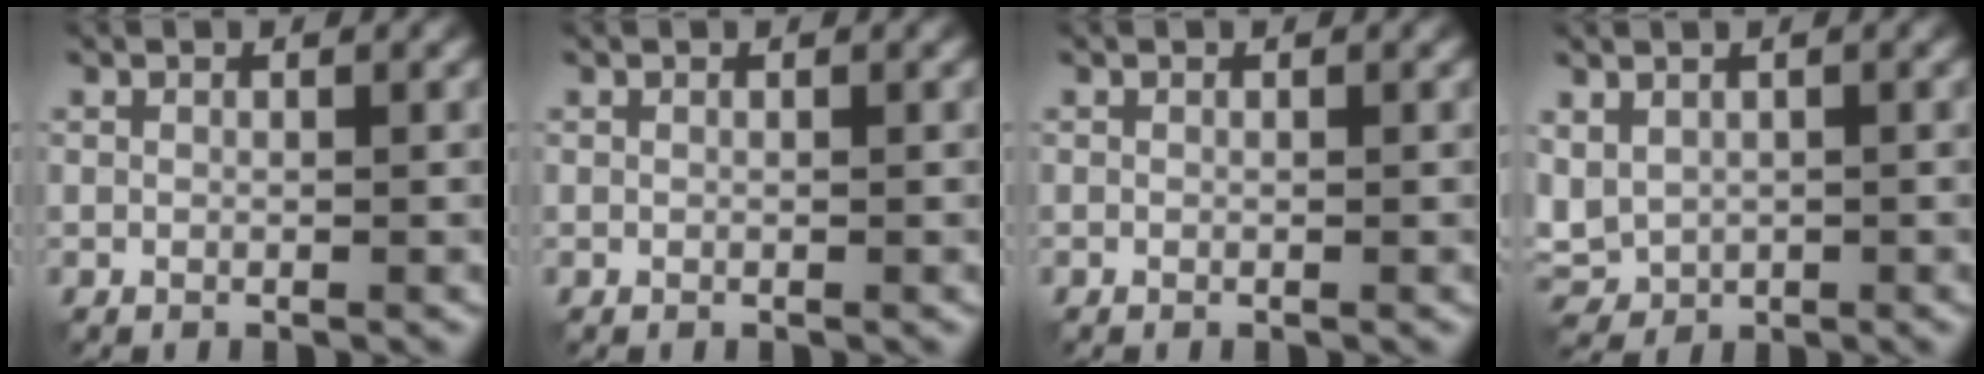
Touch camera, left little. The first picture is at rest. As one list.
[{"total": 0.0}, {"total": 0.0}, {"total": 3.1, "force": [0.4, 2.5, 1.8], "torque": [-0.047, -0.005, 0.009]}]